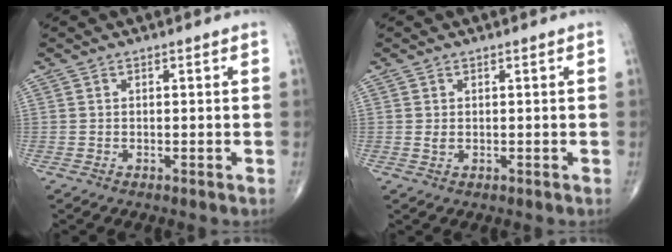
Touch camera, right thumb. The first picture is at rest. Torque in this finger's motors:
{"motor_torque": [1.73, 1.49, -0.05, -0.11, 0.05]}